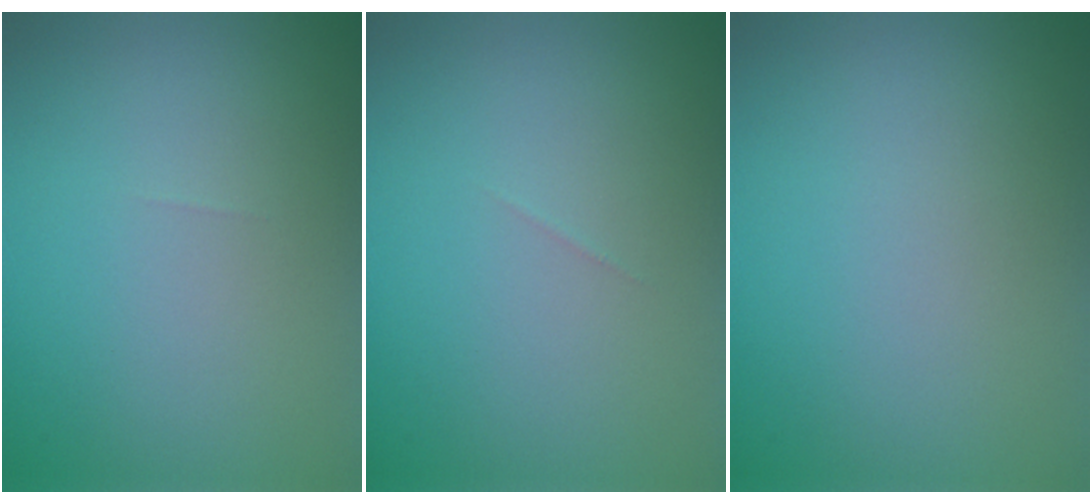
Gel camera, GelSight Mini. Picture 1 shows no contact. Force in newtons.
{"total": 0.0}
{"total": 0.0}